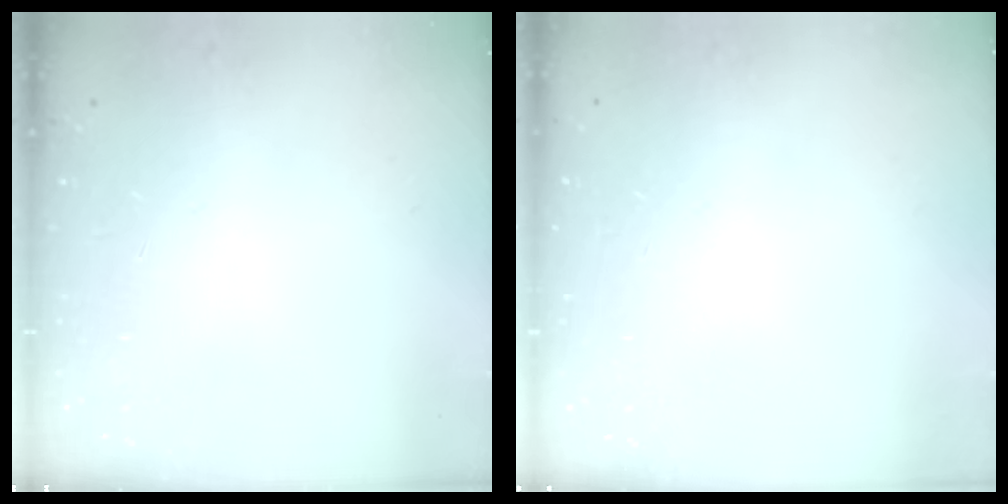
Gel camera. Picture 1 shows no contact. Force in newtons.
{"total": 0.0}